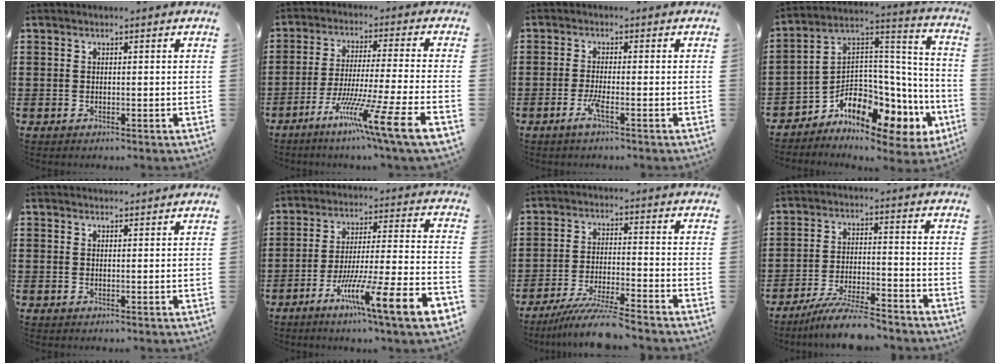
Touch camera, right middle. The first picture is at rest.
{"total": 11.8, "force": [-7.2, -0.9, 9.2], "torque": [-0.169, -0.014, -0.137]}
{"total": 2.7, "force": [-1.4, 0.1, 2.4], "torque": [-0.057, -0.009, -0.030]}
{"total": 7.9, "force": [-5.4, 4.0, 4.1], "torque": [-0.089, -0.025, -0.103]}
{"total": 1.4, "force": [1.4, 0.0, 0.1], "torque": [-0.005, 0.001, 0.026]}
{"total": 12.8, "force": [-7.9, 0.4, 10.0], "torque": [-0.159, -0.008, -0.145]}
{"total": 7.0, "force": [-6.0, -0.5, 3.6], "torque": [-0.073, -0.022, -0.113]}
{"total": 7.3, "force": [-6.5, 0.2, 3.3], "torque": [-0.067, -0.007, -0.122]}